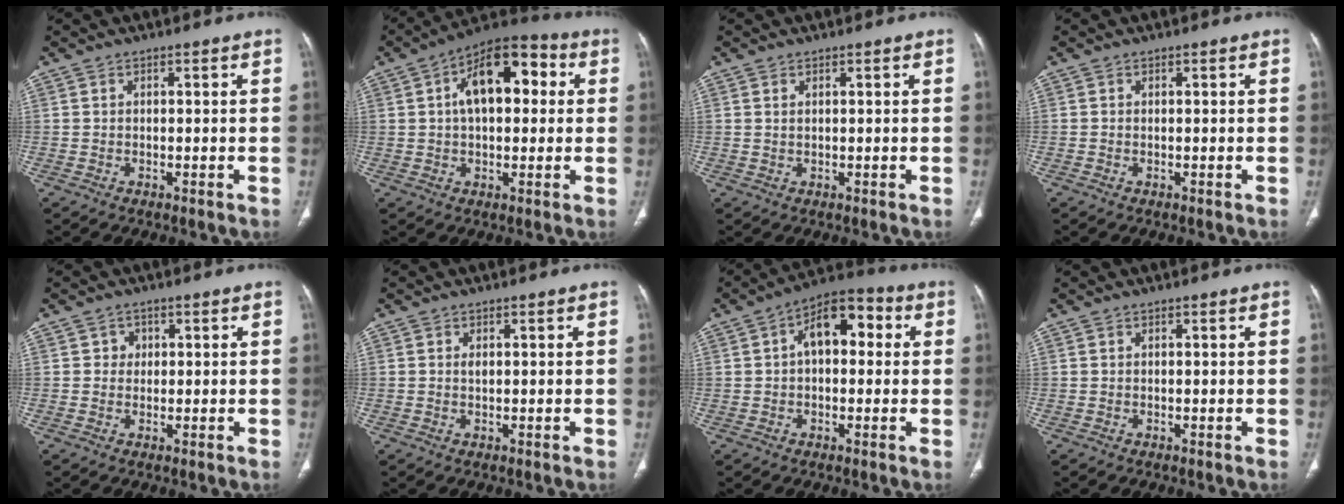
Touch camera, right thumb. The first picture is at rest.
{"total": 15.0, "force": [3.1, 8.1, 12.2], "torque": [-0.169, 0.028, 0.042]}
{"total": 0.8, "force": [0.4, 0.3, 0.6], "torque": [-0.015, 0.002, 0.011]}
{"total": 0.0}
{"total": 1.9, "force": [0.5, 1.8, 0.4], "torque": [0.007, 0.002, 0.003]}
{"total": 0.9, "force": [0.2, 0.5, 0.7], "torque": [-0.014, -0.001, 0.005]}
{"total": 11.3, "force": [2.0, 6.5, 9.1], "torque": [-0.113, 0.032, 0.019]}
{"total": 0.0}